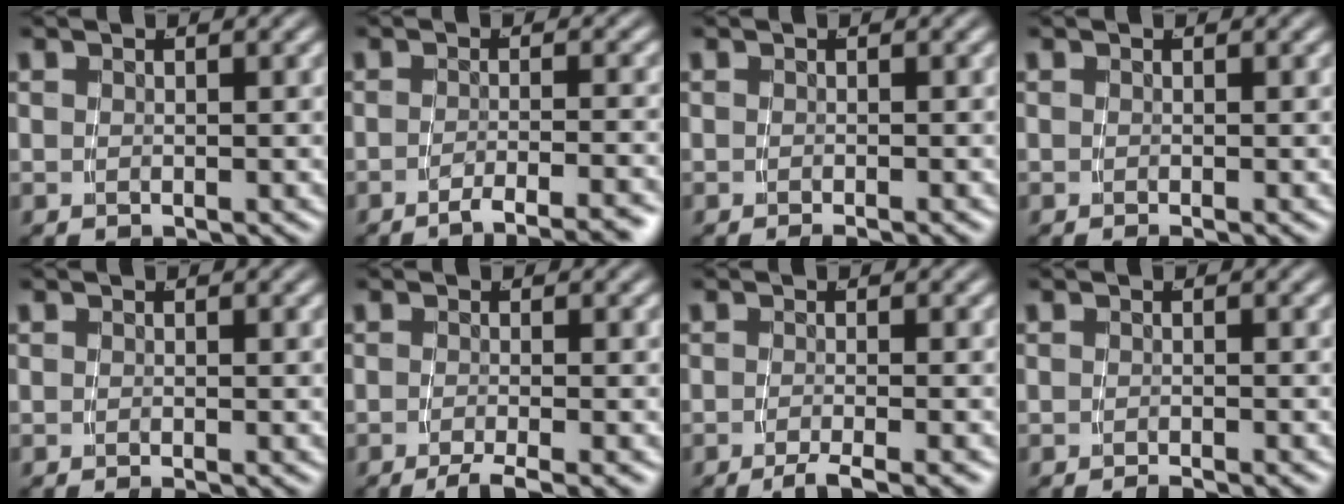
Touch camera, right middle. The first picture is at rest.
{"total": 6.1, "force": [-5.1, 1.0, 3.1], "torque": [-0.043, -0.007, -0.078]}
{"total": 1.1, "force": [-0.9, 0.0, 0.6], "torque": [-0.001, 0.008, -0.019]}
{"total": 0.6, "force": [-0.4, 0.0, 0.5], "torque": [0.000, 0.006, -0.008]}
{"total": 0.6, "force": [-0.5, -0.2, 0.3], "torque": [0.003, 0.006, -0.012]}
{"total": 3.7, "force": [-3.1, 0.7, 2.0], "torque": [-0.031, -0.001, -0.051]}
{"total": 3.7, "force": [-3.1, 0.4, 2.0], "torque": [-0.031, 0.000, -0.052]}
{"total": 1.2, "force": [-1.1, -0.1, 0.4], "torque": [-0.001, 0.007, -0.024]}